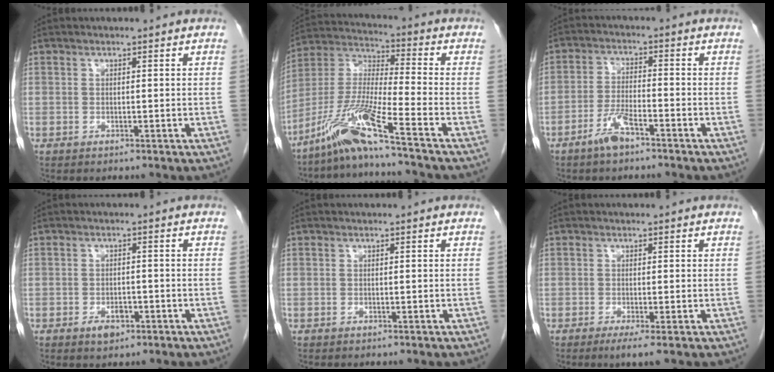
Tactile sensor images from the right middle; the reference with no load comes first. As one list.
[{"total": 11.1, "force": [-8.0, -1.8, 7.6], "torque": [-0.162, -0.014, -0.154]}, {"total": 4.7, "force": [-3.4, 0.9, 3.2], "torque": [-0.071, -0.001, -0.065]}, {"total": 2.8, "force": [-1.5, 1.5, 1.7], "torque": [-0.027, 0.003, -0.018]}, {"total": 0.0}, {"total": 2.3, "force": [-1.1, -0.1, 1.9], "torque": [-0.030, -0.008, -0.019]}]